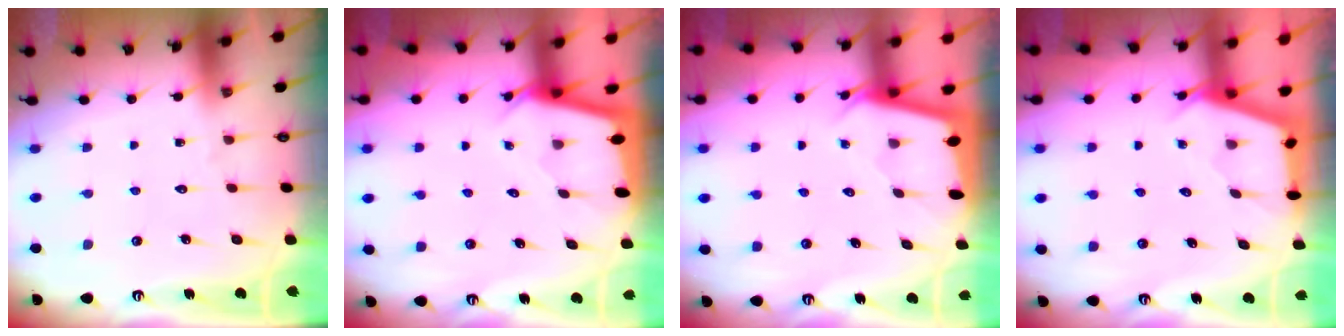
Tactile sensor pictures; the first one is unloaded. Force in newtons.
{"total": 2.3, "press": 2.3, "slide": 0.1}
{"total": 2.0, "press": 2.0, "slide": 0.3}
{"total": 2.5, "press": 2.5, "slide": 0.3}